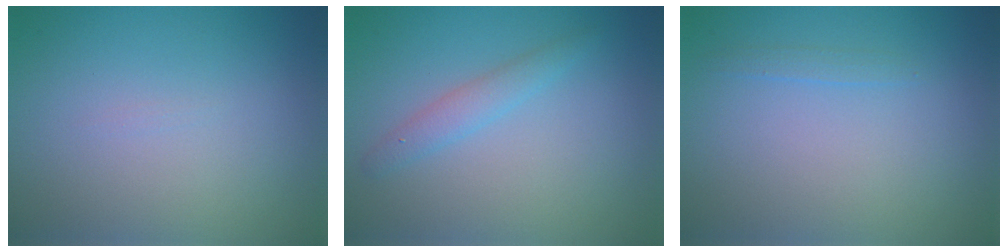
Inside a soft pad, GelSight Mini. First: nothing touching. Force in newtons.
{"total": 1.6, "press": 1.6, "slide": 0.1}
{"total": 0.6, "press": 0.6, "slide": 0.1}